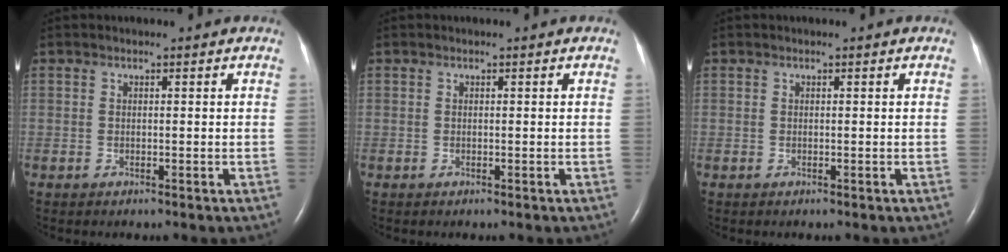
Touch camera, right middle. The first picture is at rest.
{"total": 0.0}
{"total": 0.0}